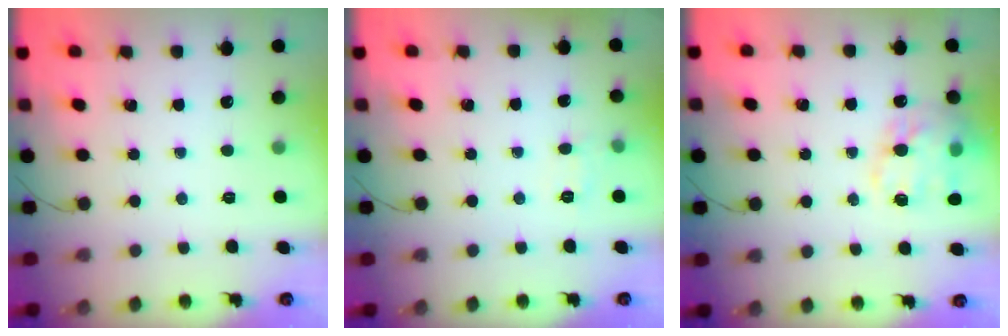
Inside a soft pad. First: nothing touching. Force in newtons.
{"total": 6.4, "press": 6.2, "slide": 1.4}
{"total": 18.2, "press": 18.0, "slide": 3.0}